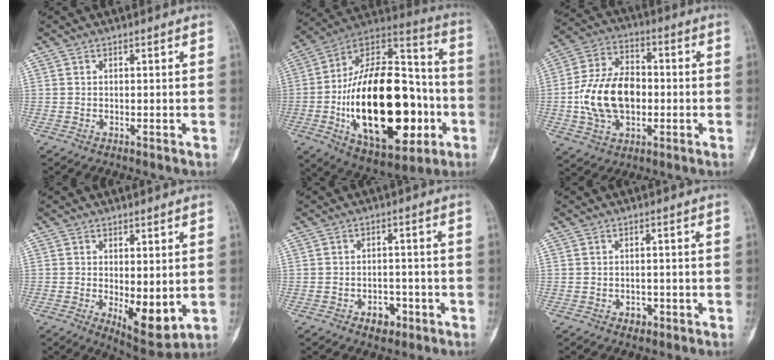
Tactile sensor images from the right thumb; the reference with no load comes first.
{"total": 35.4, "force": [-7.1, 18.2, 29.5], "torque": [-0.501, 0.019, -0.103]}
{"total": 15.7, "force": [-1.6, 10.4, 11.7], "torque": [-0.206, 0.025, -0.026]}
{"total": 8.2, "force": [-0.9, 3.5, 7.4], "torque": [-0.097, -0.024, -0.002]}
{"total": 4.1, "force": [-2.1, 2.8, 2.2], "torque": [-0.012, 0.016, -0.027]}
{"total": 2.0, "force": [-0.9, 1.6, 0.9], "torque": [-0.003, 0.005, -0.008]}